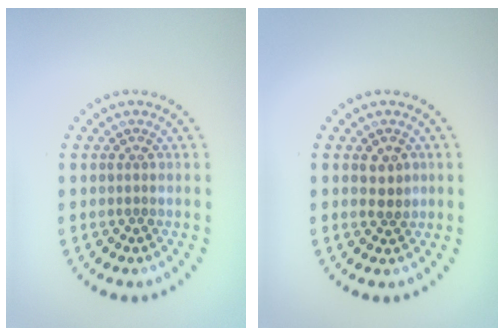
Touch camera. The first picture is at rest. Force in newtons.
{"total": 1.9, "press": 1.8, "slide": 0.6}